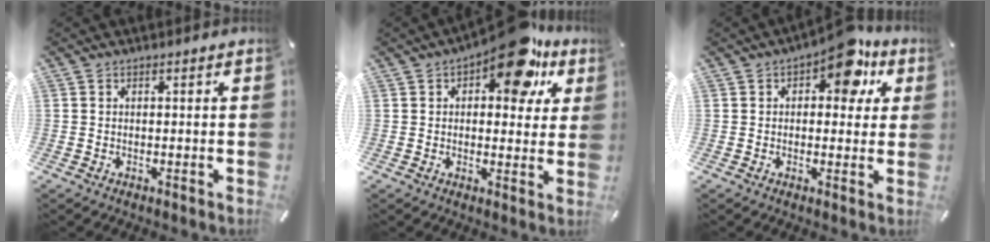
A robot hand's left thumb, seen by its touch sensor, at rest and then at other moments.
{"total": 15.2, "force": [8.8, 7.0, 10.2], "torque": [-0.128, -0.049, 0.145]}
{"total": 10.8, "force": [5.7, 5.7, 7.3], "torque": [-0.083, -0.030, 0.093]}